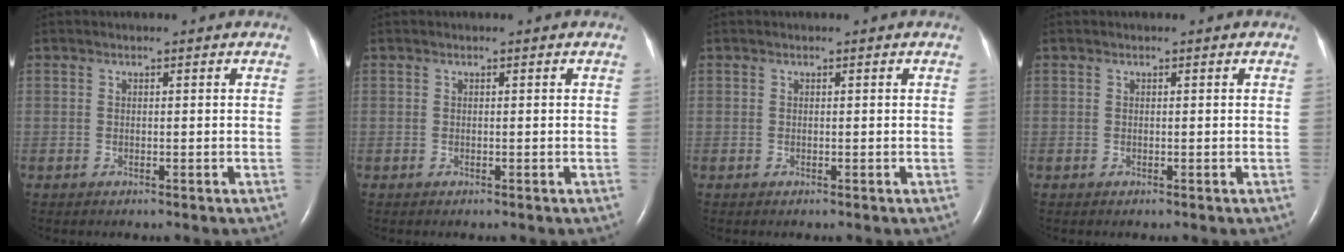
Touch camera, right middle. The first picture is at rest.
{"total": 0.0}
{"total": 0.0}
{"total": 0.0}